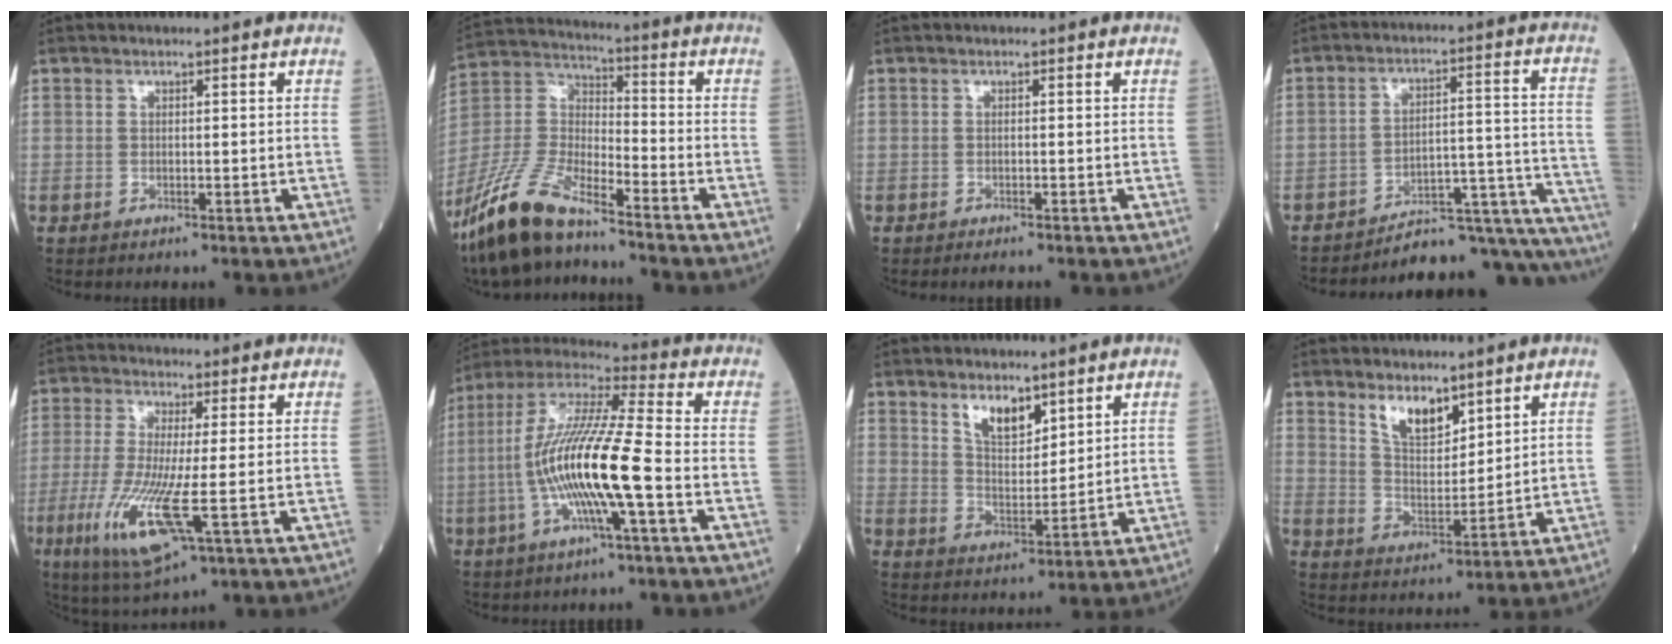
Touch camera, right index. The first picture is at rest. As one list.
[{"total": 15.0, "force": [-11.6, 3.5, 8.8], "torque": [-0.192, -0.013, -0.224]}, {"total": 1.6, "force": [-1.4, 0.1, 0.8], "torque": [-0.010, -0.004, -0.017]}, {"total": 17.7, "force": [-17.0, 2.2, 4.4], "torque": [0.004, 0.065, -0.226]}, {"total": 11.1, "force": [-3.1, 1.1, 10.6], "torque": [-0.227, -0.031, -0.056]}, {"total": 14.7, "force": [-3.4, -0.3, 14.3], "torque": [-0.287, 0.003, -0.079]}, {"total": 5.8, "force": [4.1, 2.3, 3.5], "torque": [-0.067, -0.006, 0.080]}, {"total": 6.5, "force": [4.7, 2.4, 3.7], "torque": [-0.073, -0.007, 0.094]}]